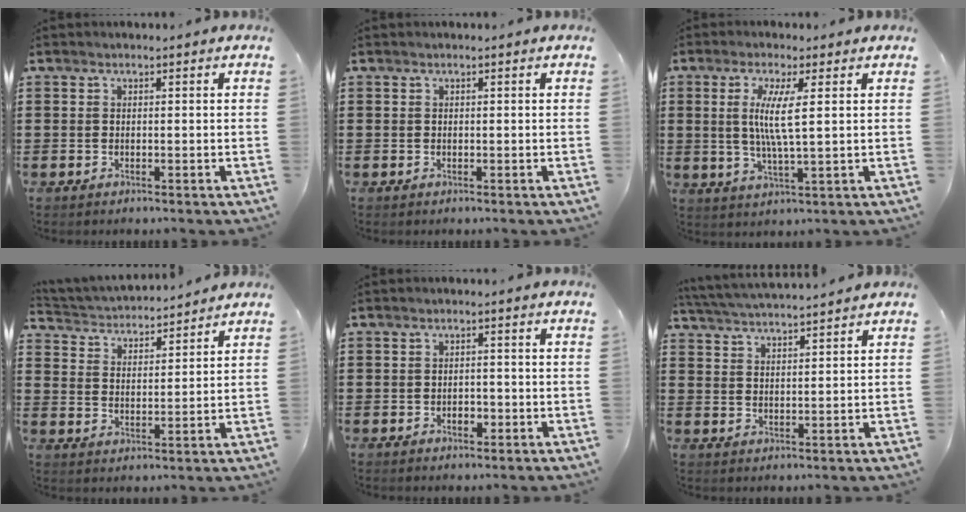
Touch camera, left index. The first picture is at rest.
{"total": 0.0}
{"total": 6.6, "force": [1.5, 0.7, 6.4], "torque": [-0.133, -0.007, 0.021]}
{"total": 3.2, "force": [3.2, 0.4, -0.2], "torque": [-0.017, -0.023, 0.051]}
{"total": 1.8, "force": [-0.7, 1.0, 1.3], "torque": [-0.027, 0.003, -0.015]}
{"total": 3.8, "force": [3.8, -0.5, 0.5], "torque": [-0.025, -0.020, 0.066]}